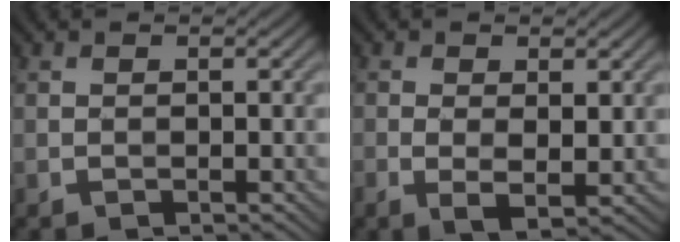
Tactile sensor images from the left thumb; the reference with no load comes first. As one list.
[{"total": 3.3, "force": [0.1, 1.5, 2.9], "torque": [-0.064, -0.011, 0.006]}]